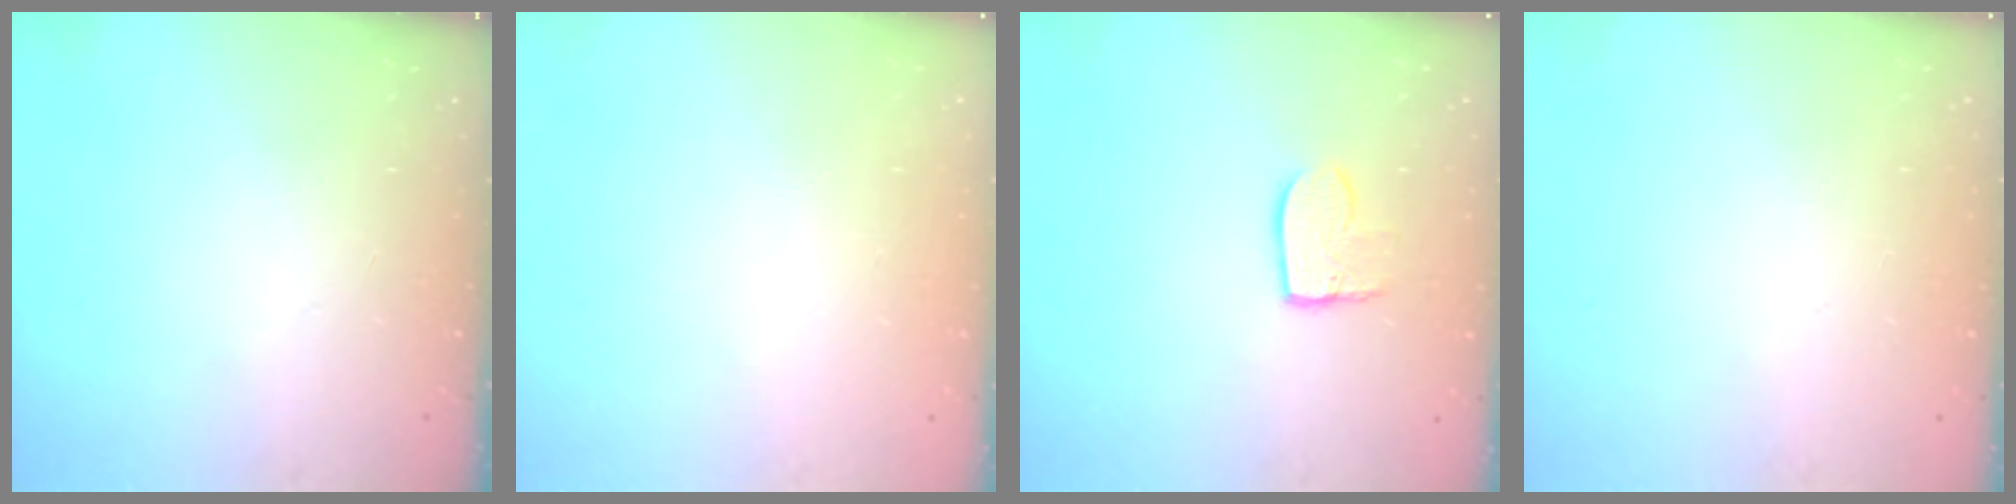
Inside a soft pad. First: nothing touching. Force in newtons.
{"total": 0.0}
{"total": 7.7, "press": 7.7, "slide": 0.5}
{"total": 0.0}